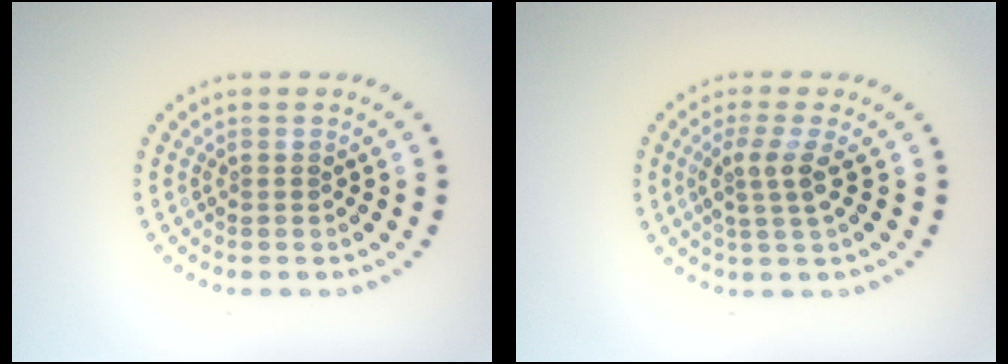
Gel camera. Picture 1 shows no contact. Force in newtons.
{"total": 2.5, "press": 2.0, "slide": 1.6}